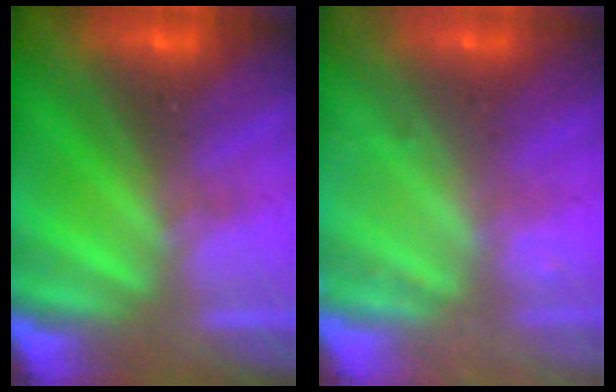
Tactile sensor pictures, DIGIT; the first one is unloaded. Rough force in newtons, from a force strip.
{"total": 2.3}